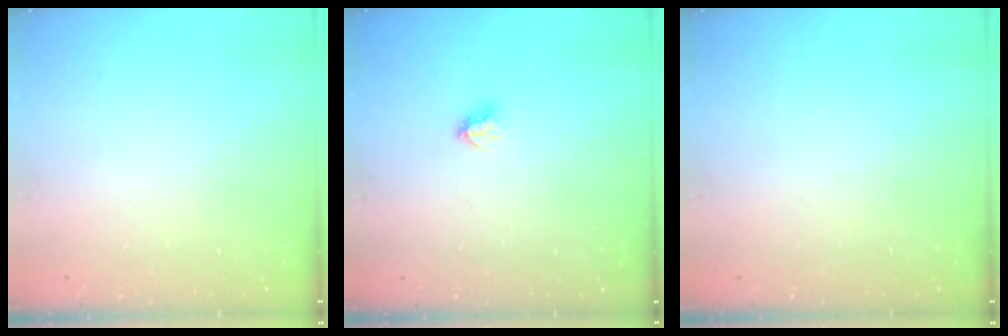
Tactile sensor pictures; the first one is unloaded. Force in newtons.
{"total": 3.0, "press": 2.9, "slide": 0.4}
{"total": 0.0}